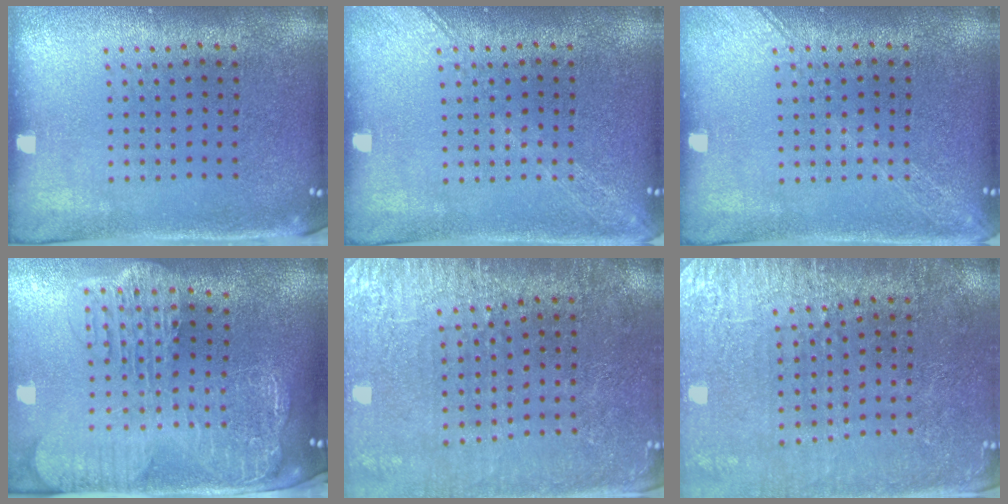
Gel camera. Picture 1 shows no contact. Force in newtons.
{"total": 2.4, "press": 2.3, "slide": 0.4}
{"total": 2.4, "press": 2.3, "slide": 0.4}
{"total": 3.5, "press": 2.8, "slide": 2.1}
{"total": 2.9, "press": 2.9, "slide": 0.4}
{"total": 2.9, "press": 2.9, "slide": 0.4}